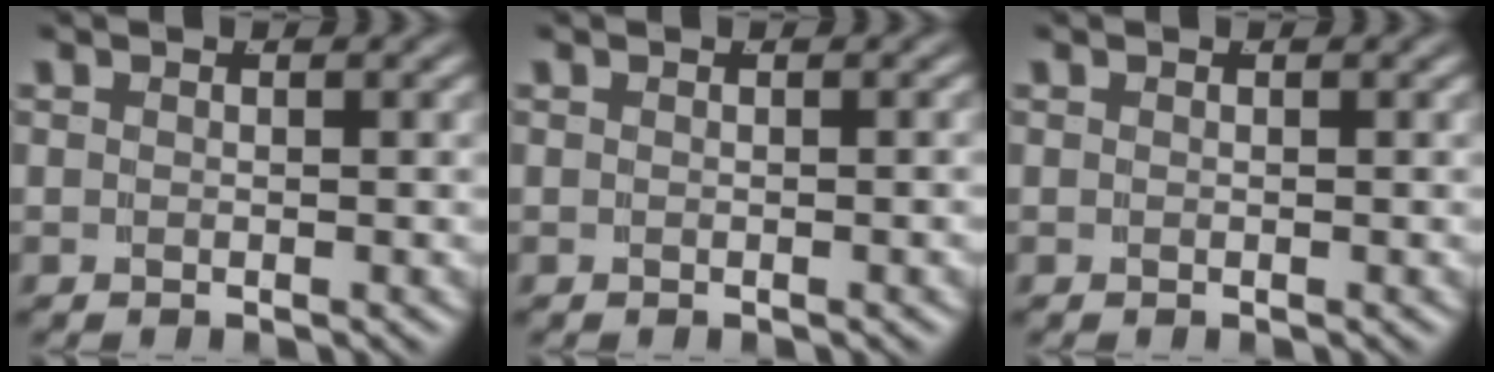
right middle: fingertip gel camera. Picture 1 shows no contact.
{"total": 0.0}
{"total": 0.0}